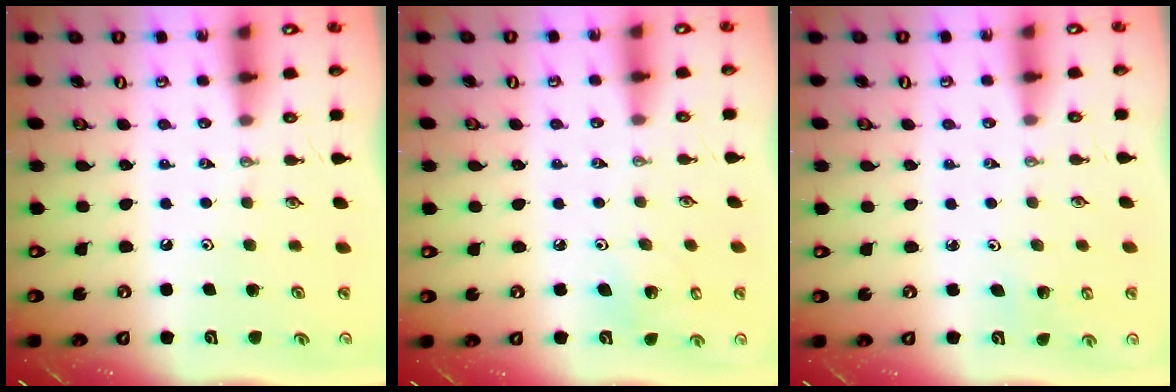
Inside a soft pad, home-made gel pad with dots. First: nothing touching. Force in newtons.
{"total": 5.3, "press": 4.8, "slide": 2.3}
{"total": 1.0, "press": 1.0, "slide": 0.1}